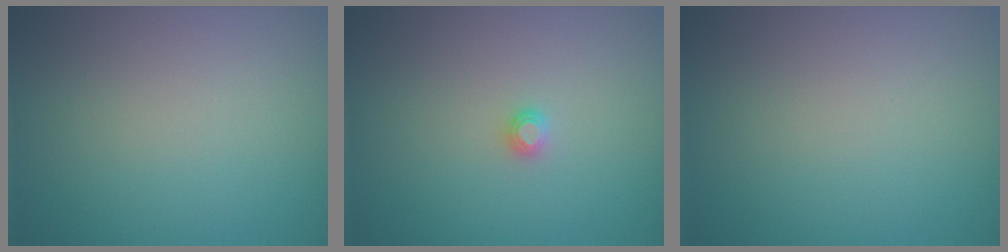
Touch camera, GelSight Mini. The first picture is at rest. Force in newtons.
{"total": 0.8, "press": 0.8, "slide": 0.1}
{"total": 0.0}